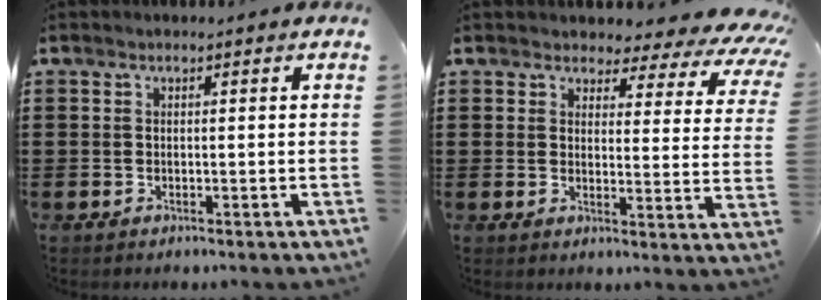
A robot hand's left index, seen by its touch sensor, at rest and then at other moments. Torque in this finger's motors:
{"motor_torque": [2.14, 0.00, 0.28, 0.05]}